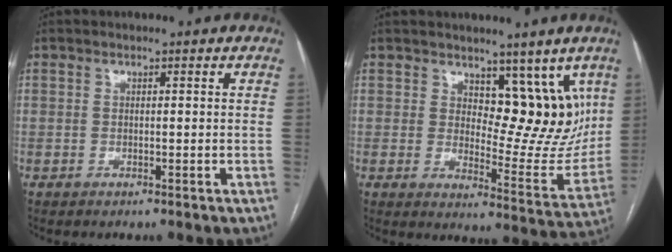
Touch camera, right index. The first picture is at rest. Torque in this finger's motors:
{"motor_torque": [0.16, 0.33, 0.08, 0.01]}